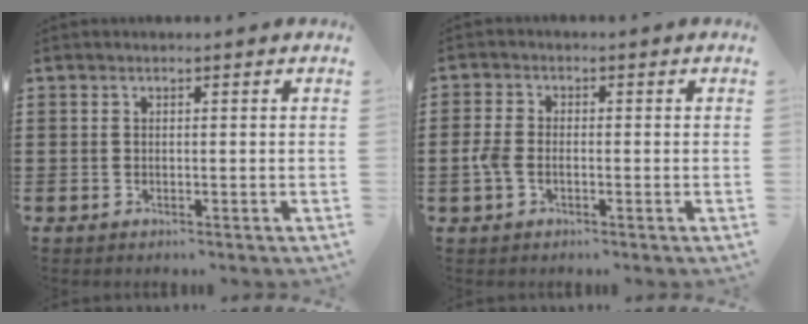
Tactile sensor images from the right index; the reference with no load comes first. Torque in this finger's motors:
{"motor_torque": [-0.09, 0.47, 0.00, 0.05]}